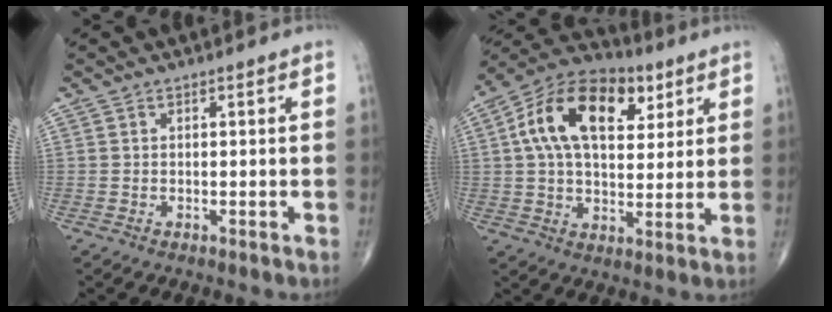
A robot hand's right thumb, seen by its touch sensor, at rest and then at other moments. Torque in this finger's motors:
{"motor_torque": [0.93, 1.81, 0.83, -0.21, 0.42]}